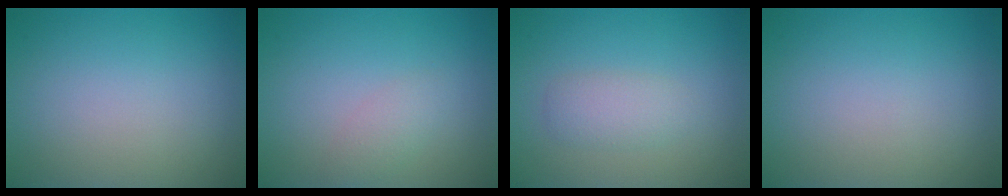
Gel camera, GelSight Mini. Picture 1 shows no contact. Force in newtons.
{"total": 1.5, "press": 1.5, "slide": 0.1}
{"total": 2.0, "press": 2.0, "slide": 0.2}
{"total": 0.0}